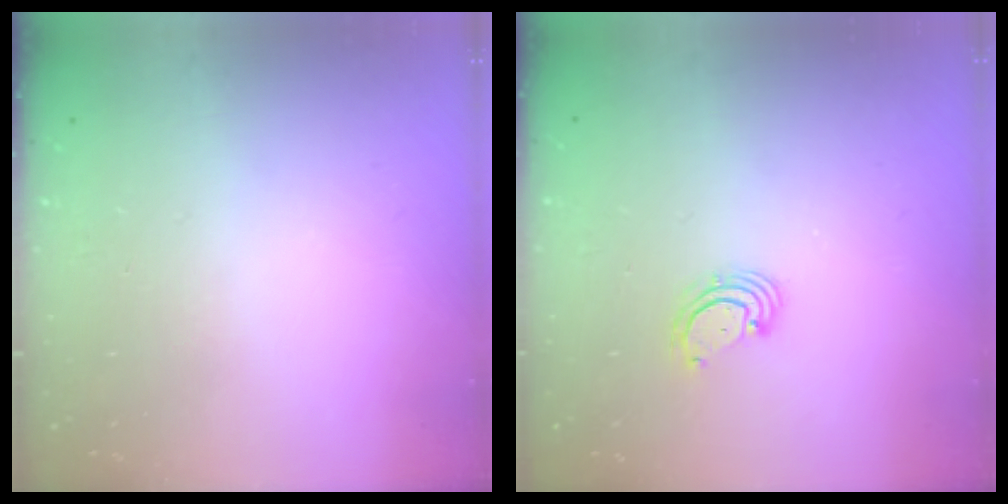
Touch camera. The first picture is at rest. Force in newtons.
{"total": 2.5, "press": 2.5, "slide": 0.3}